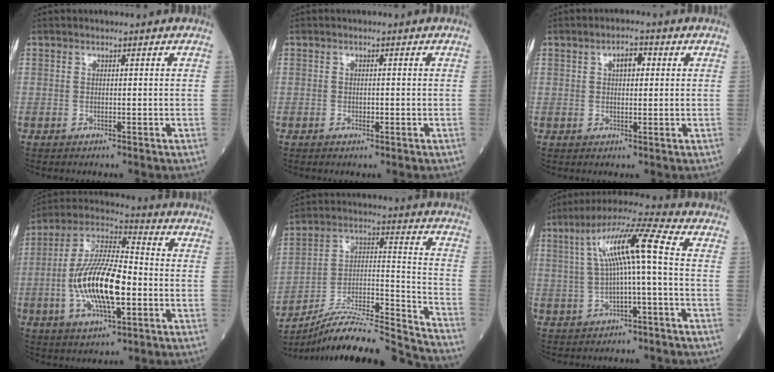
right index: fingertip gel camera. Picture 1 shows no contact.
{"total": 0.8, "force": [-0.3, 0.4, 0.7], "torque": [-0.009, 0.000, -0.004]}
{"total": 3.1, "force": [0.9, 1.4, 2.6], "torque": [-0.042, 0.008, 0.013]}
{"total": 16.0, "force": [-2.9, 4.8, 15.0], "torque": [-0.302, 0.006, -0.055]}
{"total": 23.7, "force": [-22.3, -0.6, 7.9], "torque": [-0.121, -0.001, -0.355]}
{"total": 10.7, "force": [1.1, 0.4, 10.6], "torque": [-0.194, 0.032, 0.019]}